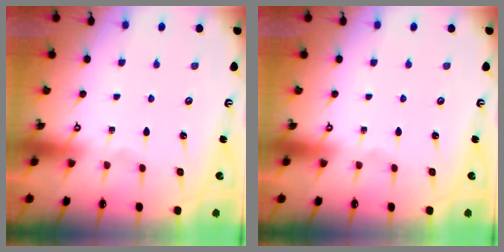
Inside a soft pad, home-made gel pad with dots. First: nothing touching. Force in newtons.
{"total": 0.0}